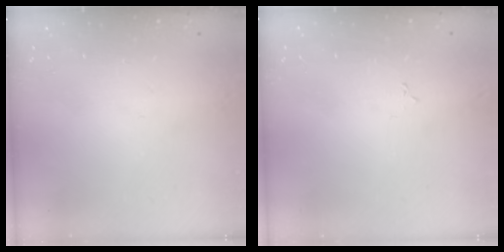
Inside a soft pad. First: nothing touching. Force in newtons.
{"total": 1.9, "press": 1.9, "slide": 0.3}